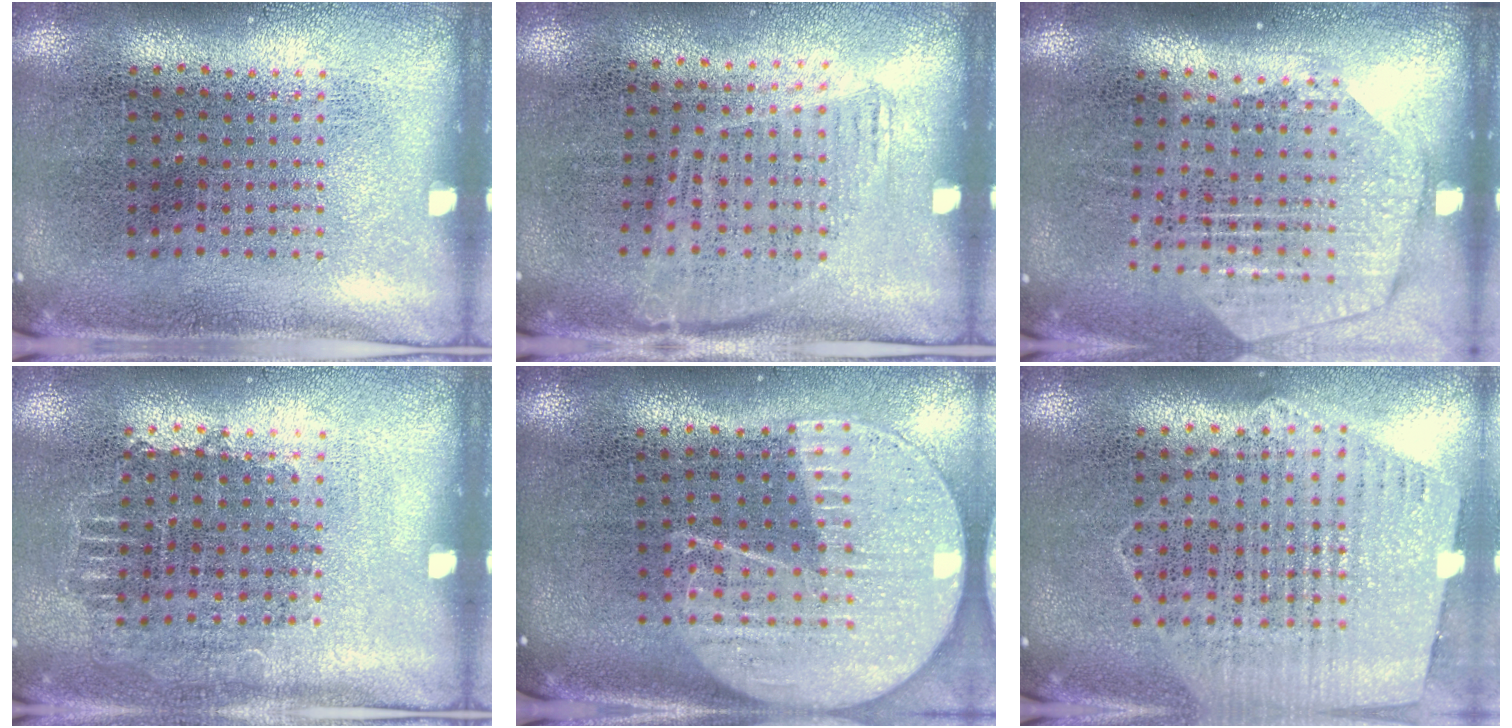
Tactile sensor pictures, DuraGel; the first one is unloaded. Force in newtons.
{"total": 1.1, "press": 0.9, "slide": 0.7}
{"total": 1.9, "press": 1.7, "slide": 0.9}
{"total": 0.7, "press": 0.7, "slide": 0.1}
{"total": 2.2, "press": 1.9, "slide": 1.1}
{"total": 1.2, "press": 1.1, "slide": 0.3}